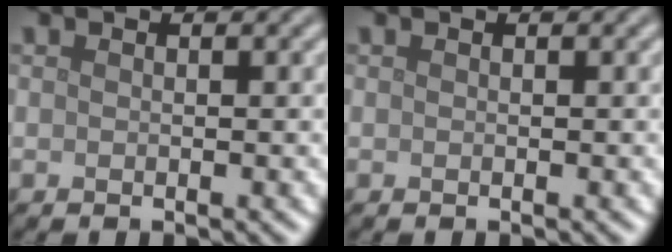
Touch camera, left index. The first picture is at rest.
{"total": 0.0}